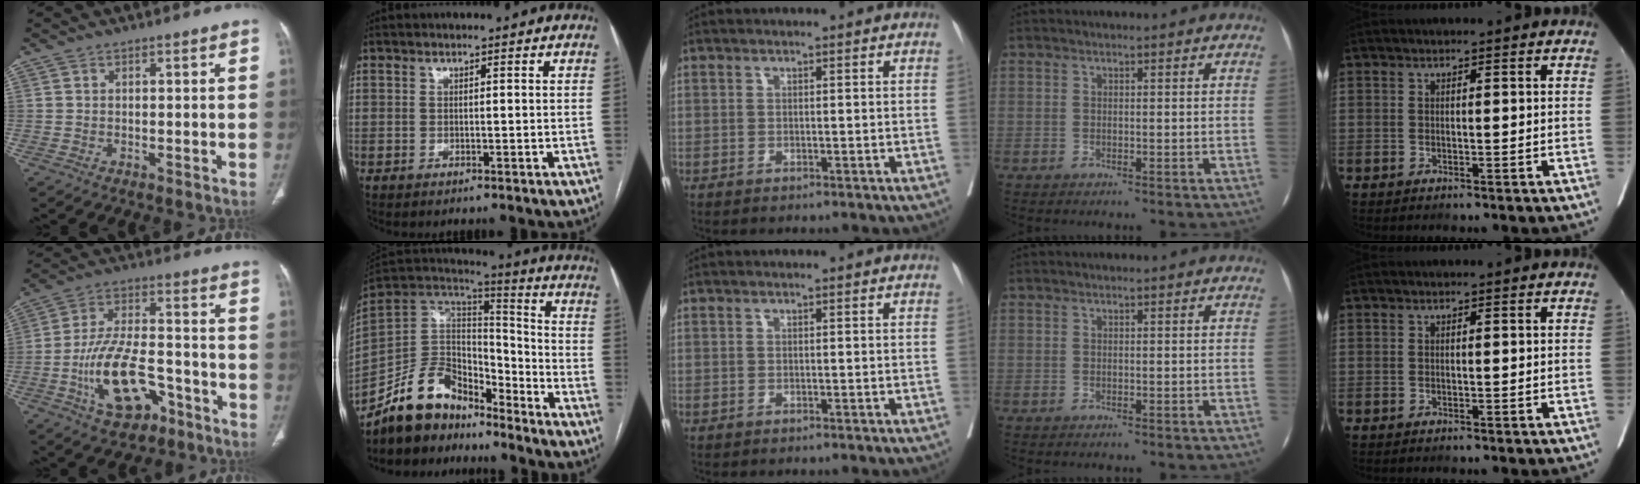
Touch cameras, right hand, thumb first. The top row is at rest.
{"thumb": {"total": 15.1, "force": [-6.6, 7.9, 11.0], "torque": [-0.189, 0.041, -0.109]}, "index": {"total": 13.8, "force": [-11.4, 6.4, 4.4], "torque": [-0.085, 0.052, -0.210]}}